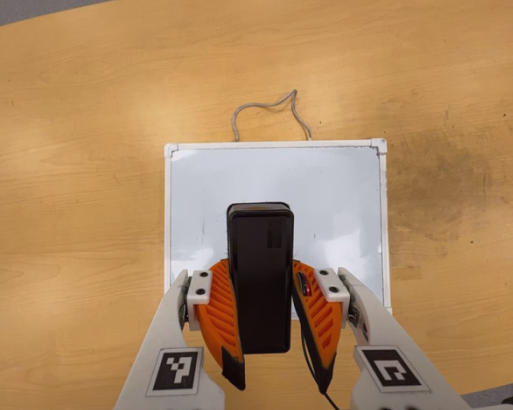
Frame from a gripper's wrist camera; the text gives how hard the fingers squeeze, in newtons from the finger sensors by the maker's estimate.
{"total": 6.7, "left": 5.7, "right": 7.7}